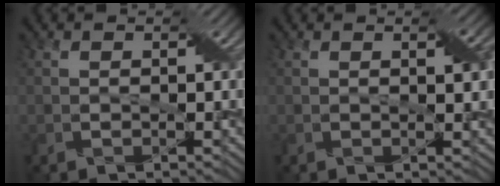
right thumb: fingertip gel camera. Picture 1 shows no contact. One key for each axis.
{"total": 2.3, "fx": 0.6, "fy": 0.5, "fz": 2.2, "tx": -0.035, "ty": 0.003, "tz": 0.011}